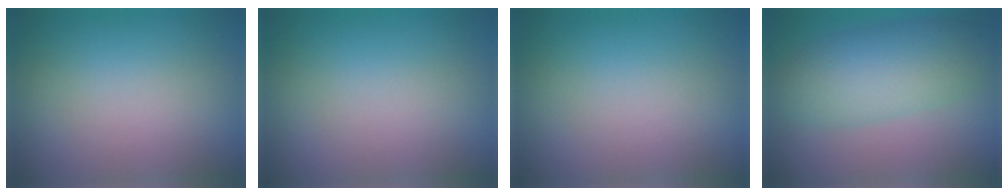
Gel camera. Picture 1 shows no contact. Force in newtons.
{"total": 0.0}
{"total": 0.0}
{"total": 5.7, "press": 5.7, "slide": 0.3}